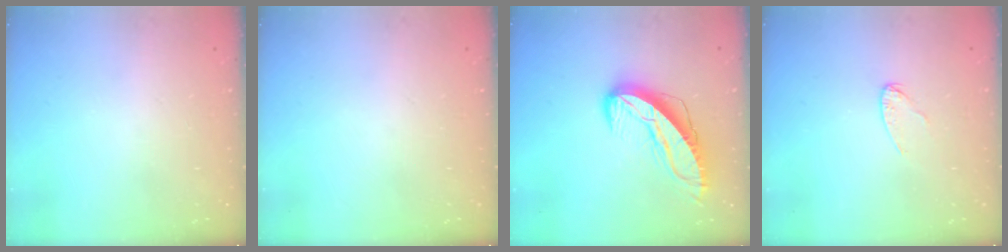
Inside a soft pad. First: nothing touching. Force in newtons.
{"total": 0.0}
{"total": 11.8, "press": 11.7, "slide": 1.2}
{"total": 4.6, "press": 4.5, "slide": 0.4}